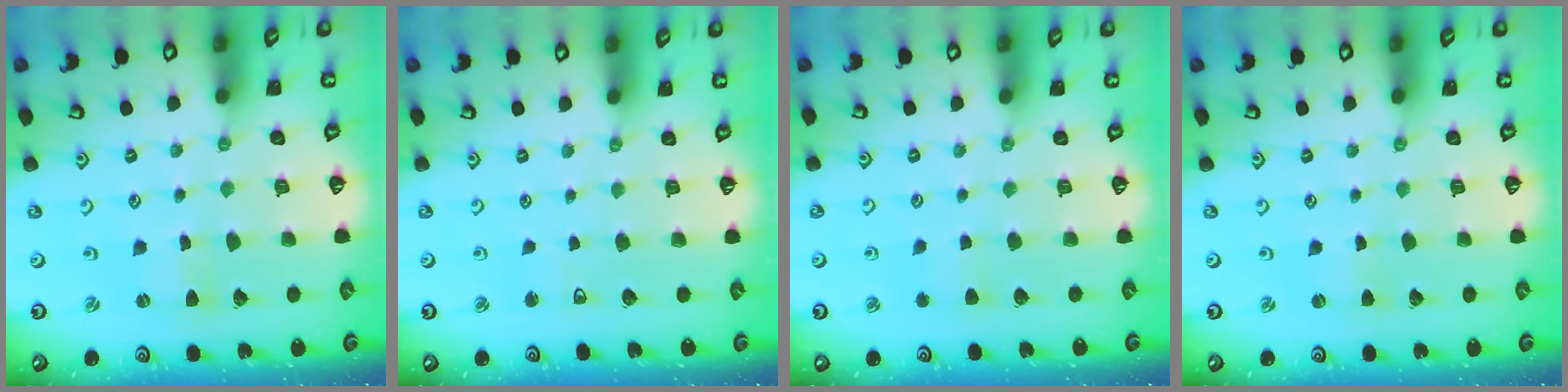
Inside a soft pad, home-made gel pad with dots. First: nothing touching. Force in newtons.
{"total": 2.9, "press": 2.9, "slide": 0.6}
{"total": 2.5, "press": 2.4, "slide": 0.5}
{"total": 1.0, "press": 1.0, "slide": 0.1}